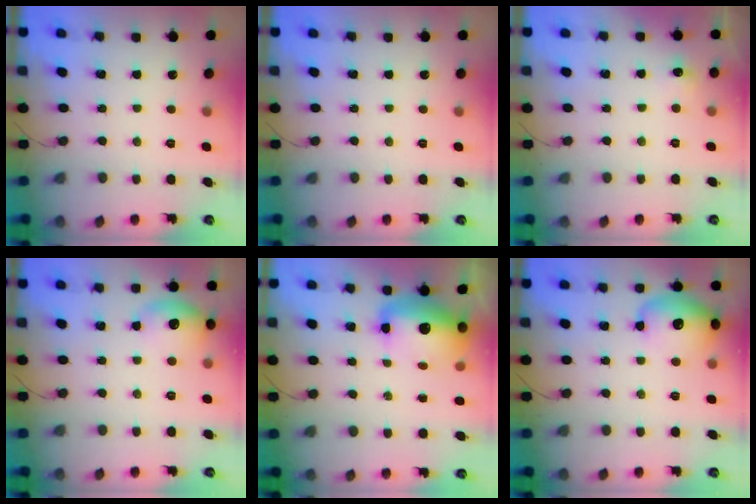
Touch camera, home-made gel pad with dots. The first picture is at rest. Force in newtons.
{"total": 0.0}
{"total": 4.6, "press": 4.4, "slide": 1.2}
{"total": 10.8, "press": 10.0, "slide": 4.0}
{"total": 13.5, "press": 13.2, "slide": 3.0}
{"total": 14.3, "press": 14.1, "slide": 2.3}